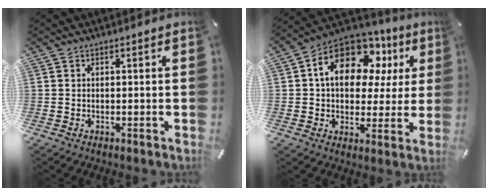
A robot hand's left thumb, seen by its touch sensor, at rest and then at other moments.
{"total": 15.9, "force": [6.4, 10.7, 9.9], "torque": [-0.164, -0.024, 0.114]}